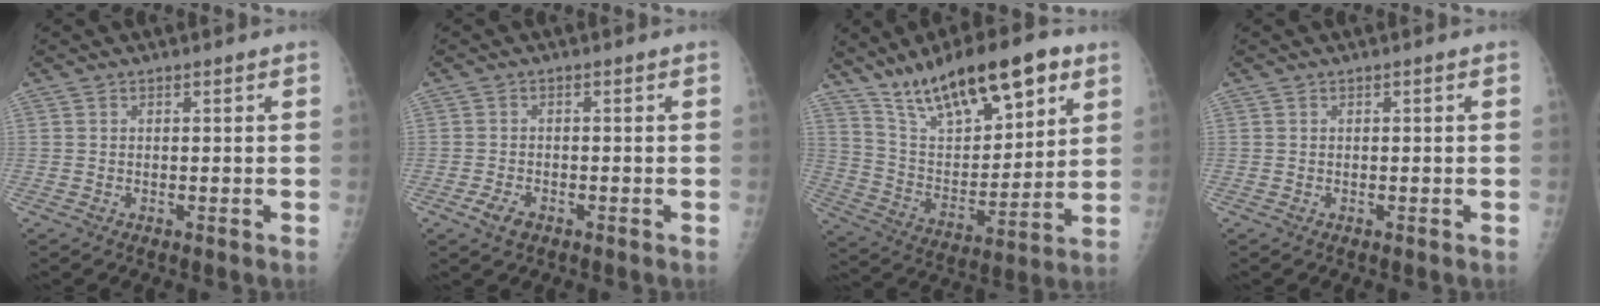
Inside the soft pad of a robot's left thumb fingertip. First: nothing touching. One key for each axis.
{"total": 2.9, "fx": -1.5, "fy": 1.7, "fz": 1.8, "tx": -0.035, "ty": -0.001, "tz": -0.026}
{"total": 21.2, "fx": 13.6, "fy": 7.8, "fz": 14.3, "tx": -0.200, "ty": -0.049, "tz": 0.242}
{"total": 0.0}